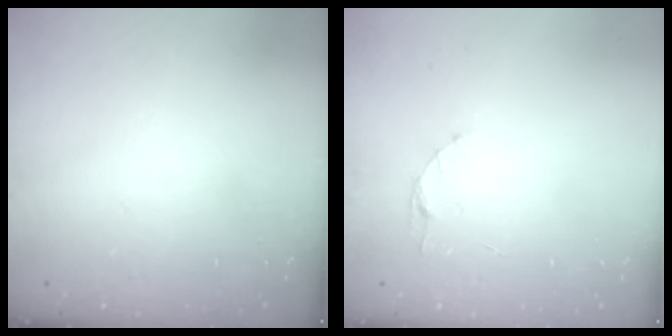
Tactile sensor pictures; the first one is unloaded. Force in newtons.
{"total": 3.5, "press": 3.5, "slide": 0.3}